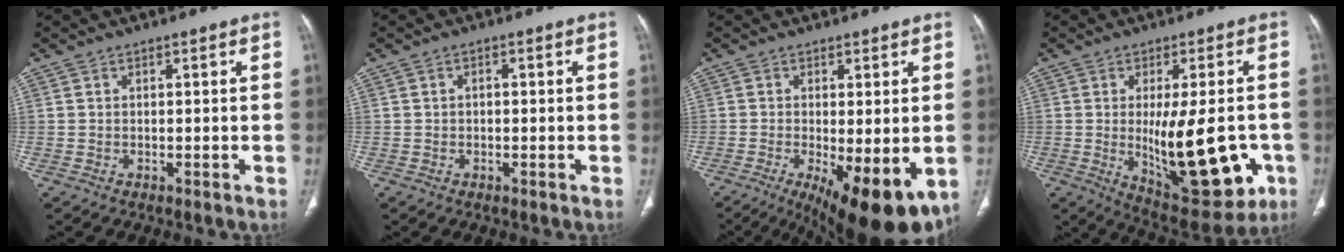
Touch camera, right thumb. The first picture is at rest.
{"total": 0.9, "force": [0.0, 0.6, 0.6], "torque": [-0.009, 0.005, -0.002]}
{"total": 15.0, "force": [-5.3, 4.9, 13.1], "torque": [-0.171, -0.025, -0.067]}
{"total": 19.0, "force": [-3.6, 7.4, 17.1], "torque": [-0.232, -0.018, -0.026]}